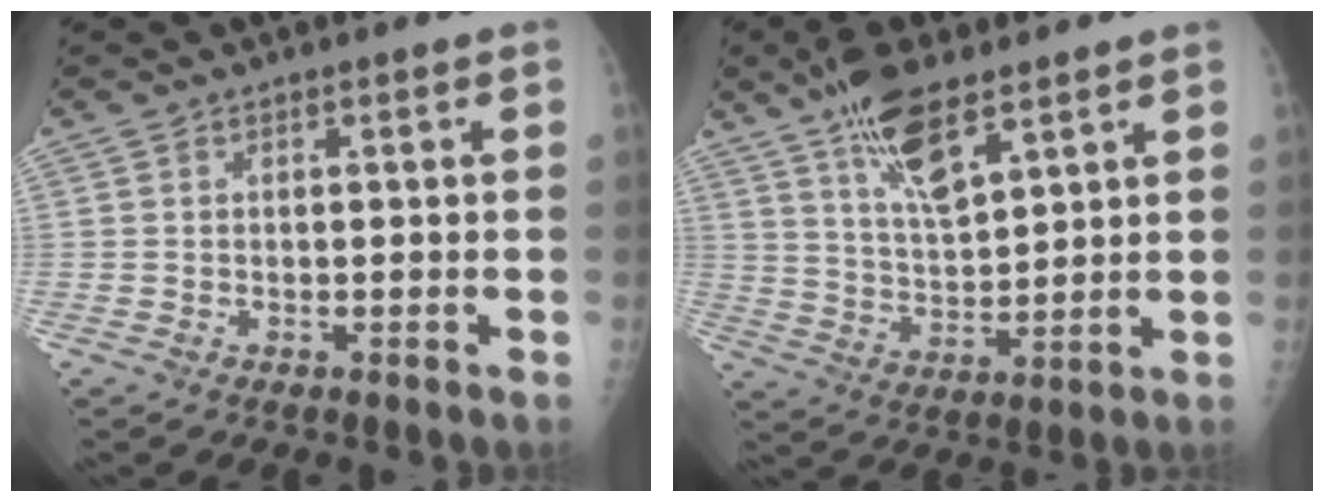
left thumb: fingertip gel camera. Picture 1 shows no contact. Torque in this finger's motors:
{"motor_torque": [0.71, 0.01, 1.06, -0.67, 0.11]}